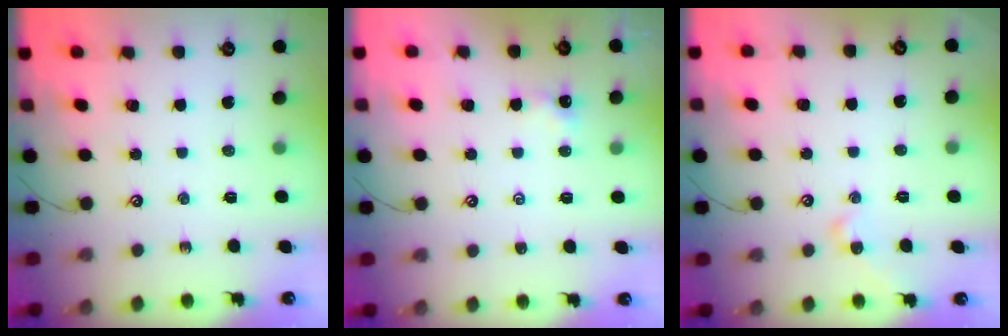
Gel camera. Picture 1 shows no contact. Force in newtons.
{"total": 0.6, "press": 0.5, "slide": 0.3}
{"total": 2.0, "press": 1.9, "slide": 0.6}